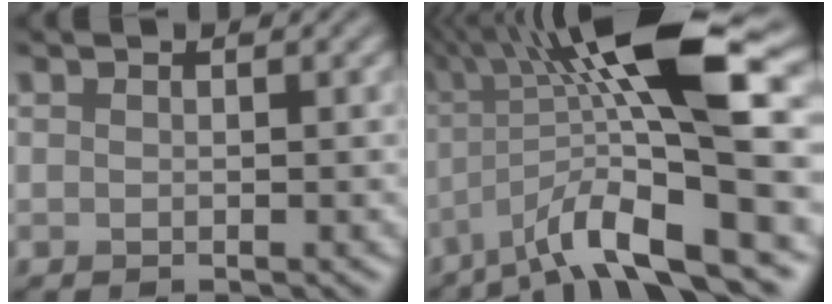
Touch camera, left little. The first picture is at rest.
{"total": 12.2, "force": [-2.7, 2.8, 11.5], "torque": [-0.195, 0.008, -0.041]}